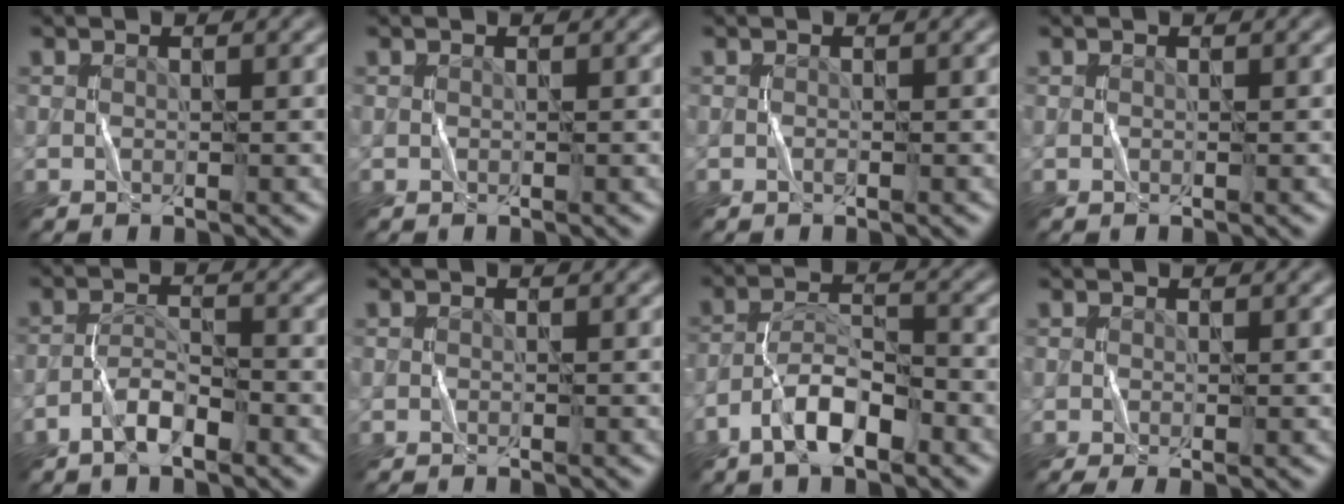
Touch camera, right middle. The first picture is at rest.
{"total": 0.0}
{"total": 0.0}
{"total": 0.0}
{"total": 2.9, "force": [-2.0, 0.8, 1.9], "torque": [-0.038, 0.009, -0.042]}
{"total": 0.7, "force": [-0.7, 0.0, 0.1], "torque": [0.001, -0.004, -0.013]}
{"total": 5.0, "force": [-3.1, 1.7, 3.6], "torque": [-0.062, 0.009, -0.061]}
{"total": 1.2, "force": [-0.5, 0.2, 1.1], "torque": [-0.020, -0.008, -0.009]}